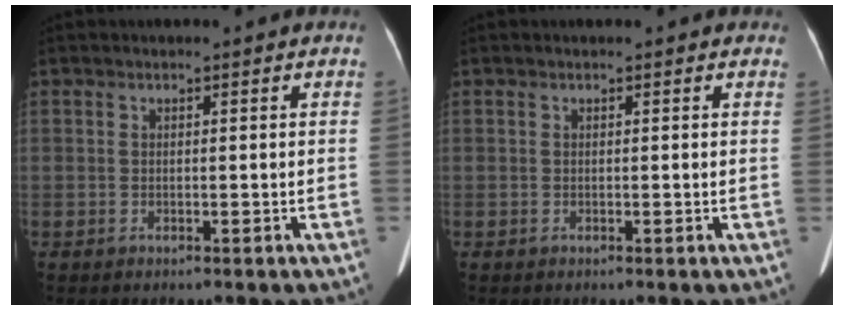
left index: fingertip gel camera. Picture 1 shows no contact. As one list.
[{"total": 0.9, "force": [0.8, 0.3, 0.3], "torque": [-0.005, 0.001, 0.000]}]